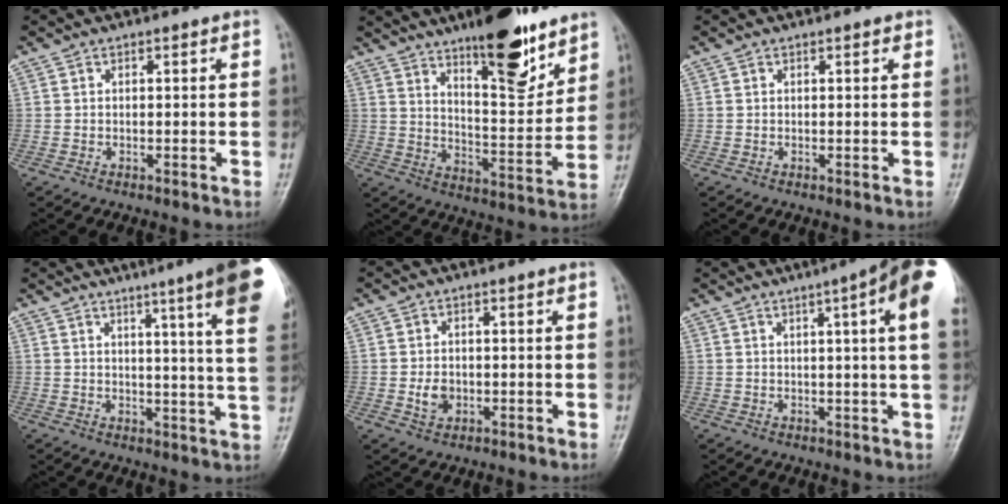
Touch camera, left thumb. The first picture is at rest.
{"total": 16.5, "force": [11.1, 5.1, 11.1], "torque": [-0.131, -0.075, 0.179]}
{"total": 0.7, "force": [0.4, 0.4, 0.3], "torque": [0.002, -0.001, 0.001]}
{"total": 17.7, "force": [10.3, 0.6, 14.4], "torque": [-0.171, -0.043, 0.110]}
{"total": 3.4, "force": [-0.6, 2.7, 2.0], "torque": [-0.024, 0.001, -0.008]}
{"total": 13.9, "force": [5.9, 1.3, 12.5], "torque": [-0.161, -0.001, 0.061]}